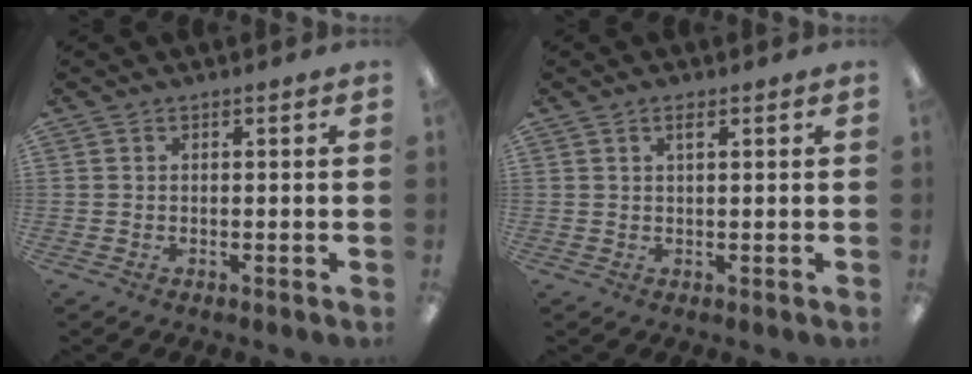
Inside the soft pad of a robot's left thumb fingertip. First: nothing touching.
{"total": 1.6, "force": [0.8, 0.4, 1.2], "torque": [-0.028, 0.003, 0.014]}